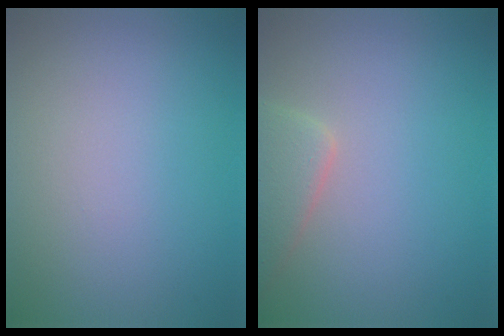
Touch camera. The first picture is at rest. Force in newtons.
{"total": 2.9, "press": 2.9, "slide": 0.3}